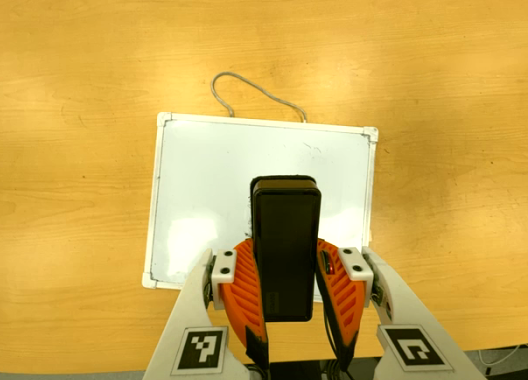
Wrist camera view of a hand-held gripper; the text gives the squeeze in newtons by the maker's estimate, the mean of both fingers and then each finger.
{"total": 7.7, "left": 6.3, "right": 9.1}